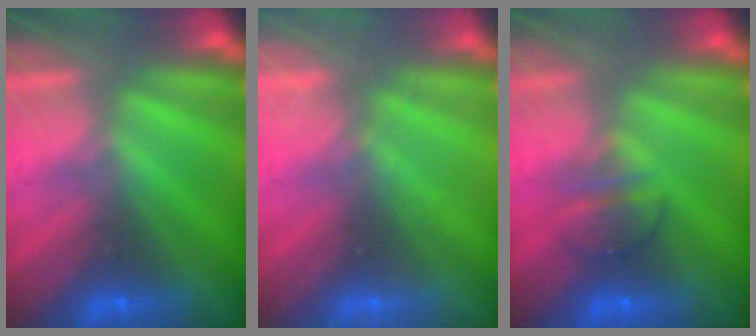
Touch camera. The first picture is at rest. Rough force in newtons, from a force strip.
{"total": 2.2}
{"total": 2.4}